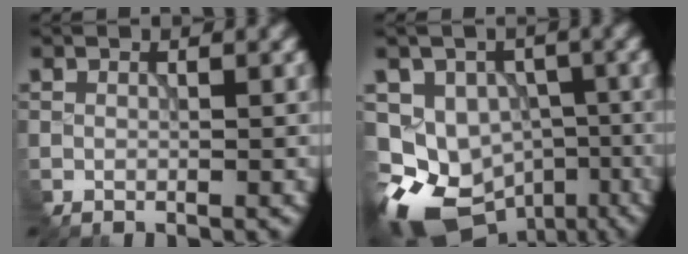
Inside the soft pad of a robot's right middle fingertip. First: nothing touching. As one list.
[{"total": 12.4, "force": [-6.5, 9.4, 4.9], "torque": [-0.094, -0.022, -0.093]}]